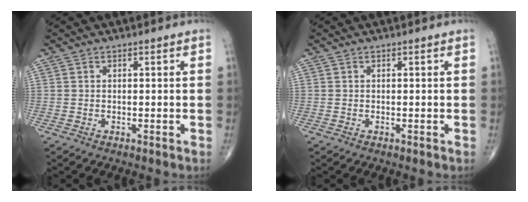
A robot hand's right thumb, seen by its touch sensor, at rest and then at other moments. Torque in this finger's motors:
{"motor_torque": [0.00, 0.00, 0.03, 0.04, 0.00]}